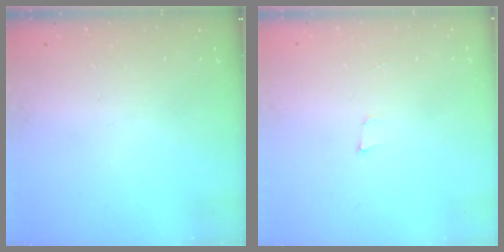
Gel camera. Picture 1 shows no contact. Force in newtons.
{"total": 3.5, "press": 2.3, "slide": 2.6}